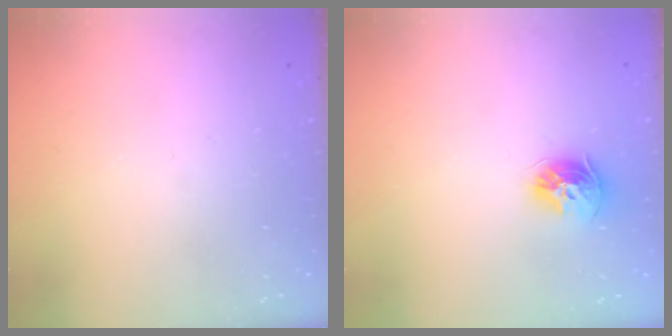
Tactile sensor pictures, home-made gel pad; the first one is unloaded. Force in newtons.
{"total": 9.5, "press": 9.4, "slide": 0.9}